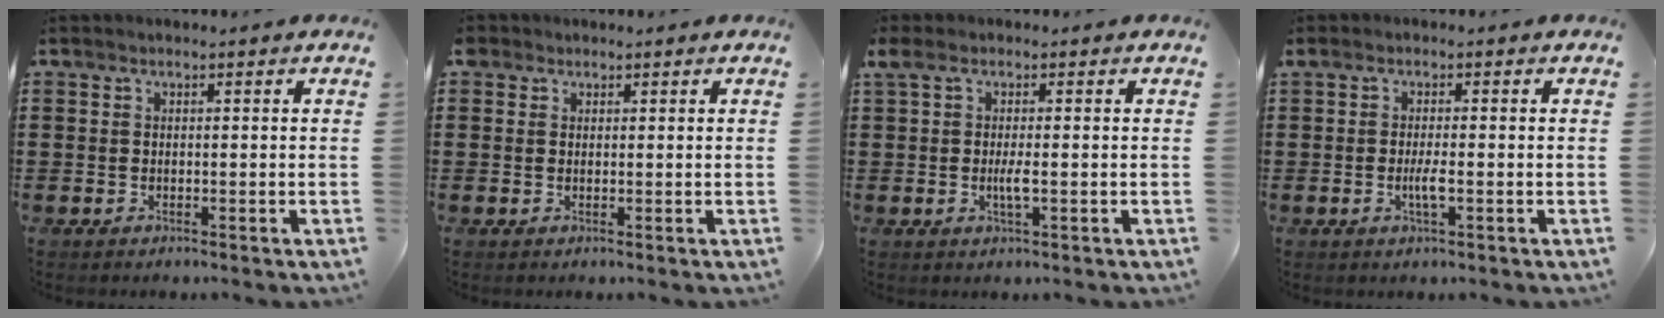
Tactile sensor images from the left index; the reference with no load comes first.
{"total": 1.0, "force": [0.7, 0.7, 0.1], "torque": [-0.003, 0.004, 0.013]}
{"total": 3.0, "force": [-0.2, 0.5, 3.0], "torque": [-0.061, -0.003, -0.008]}
{"total": 2.9, "force": [-0.6, 0.4, 2.8], "torque": [-0.048, 0.000, -0.011]}